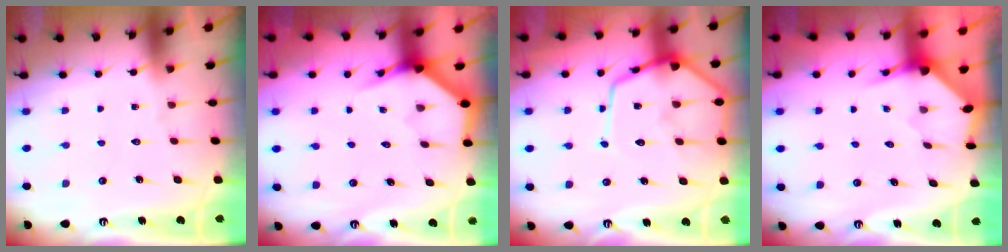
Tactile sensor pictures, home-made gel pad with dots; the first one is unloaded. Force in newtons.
{"total": 4.0, "press": 4.0, "slide": 0.2}
{"total": 15.0, "press": 14.9, "slide": 1.4}
{"total": 3.4, "press": 3.4, "slide": 0.3}